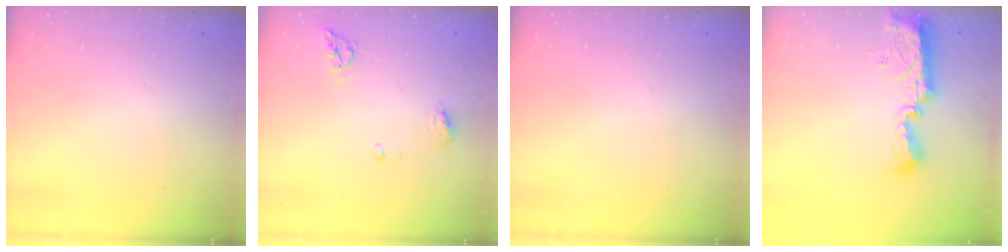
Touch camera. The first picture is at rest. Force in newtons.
{"total": 6.6, "press": 6.5, "slide": 0.6}
{"total": 0.0}
{"total": 9.4, "press": 9.4, "slide": 0.4}